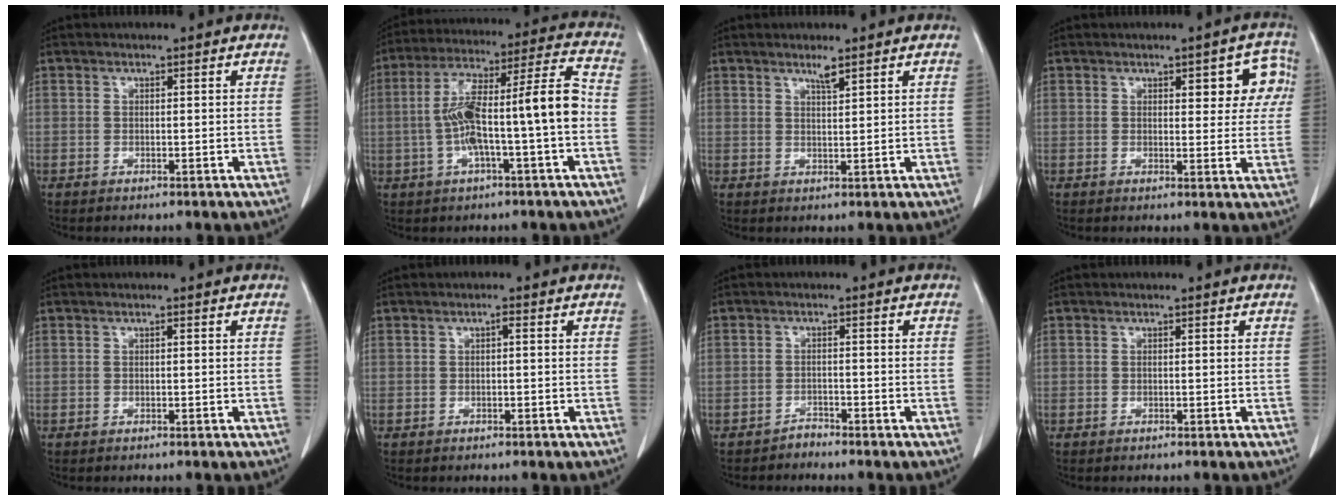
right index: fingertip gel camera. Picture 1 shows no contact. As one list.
[{"total": 14.5, "force": [-2.0, 1.0, 14.3], "torque": [-0.252, 0.036, -0.034]}, {"total": 1.7, "force": [1.4, -0.1, 1.1], "torque": [-0.021, -0.003, 0.026]}, {"total": 6.3, "force": [2.2, 2.8, 5.2], "torque": [-0.044, 0.018, 0.024]}, {"total": 0.0}, {"total": 0.6, "force": [0.0, 0.1, 0.6], "torque": [-0.011, 0.002, 0.001]}, {"total": 1.4, "force": [-1.3, 0.3, -0.4], "torque": [0.014, -0.001, -0.026]}, {"total": 0.0}]